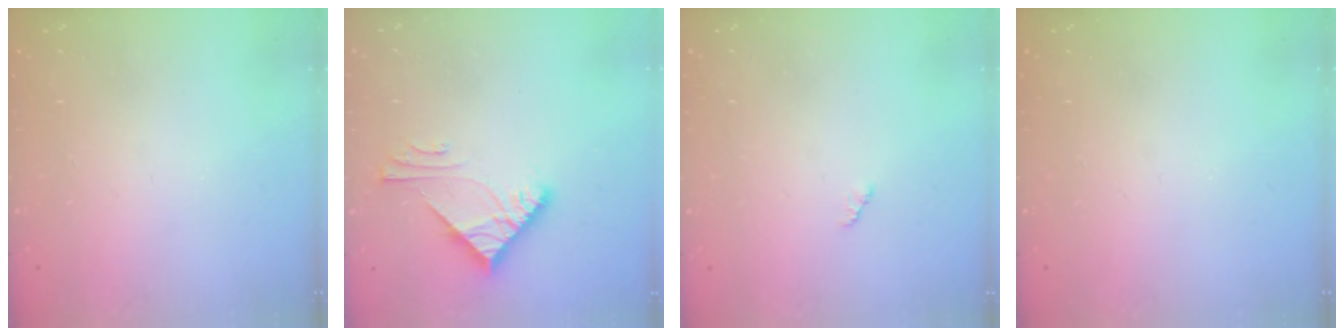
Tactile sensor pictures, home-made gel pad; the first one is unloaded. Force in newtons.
{"total": 6.6, "press": 6.6, "slide": 0.5}
{"total": 2.8, "press": 2.8, "slide": 0.4}
{"total": 0.0}